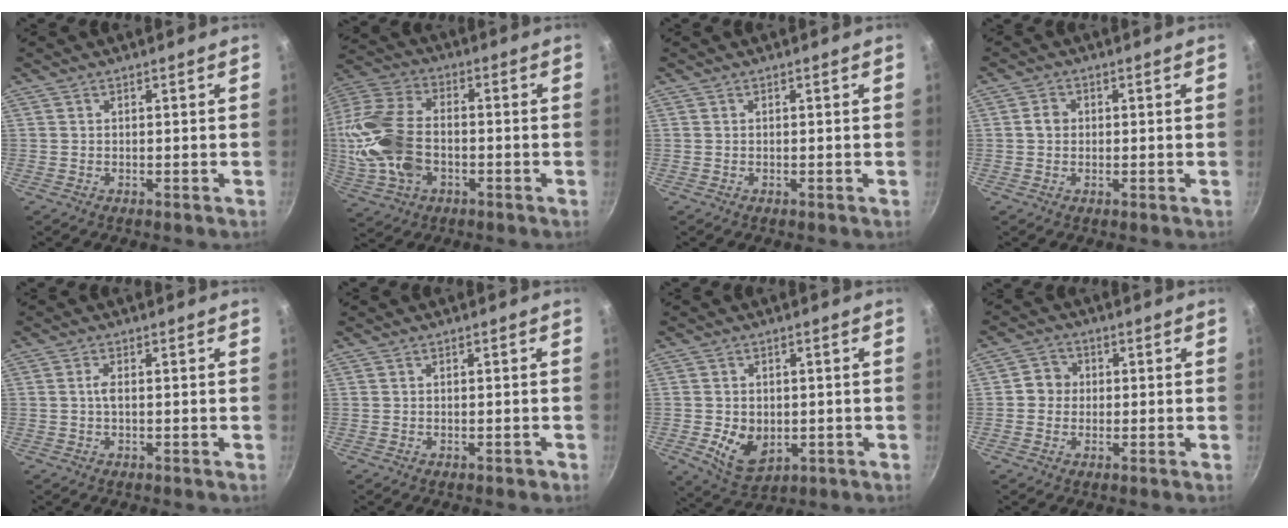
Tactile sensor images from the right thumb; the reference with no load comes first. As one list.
[{"total": 18.4, "force": [-2.4, 11.6, 14.1], "torque": [-0.320, 0.014, -0.042]}, {"total": 0.0}, {"total": 2.4, "force": [0.1, 2.1, 1.2], "torque": [-0.014, 0.006, -0.001]}, {"total": 1.7, "force": [0.1, 0.8, 1.6], "torque": [-0.033, 0.003, 0.002]}, {"total": 0.6, "force": [-0.4, 0.4, 0.3], "torque": [-0.001, 0.002, -0.005]}, {"total": 7.6, "force": [-1.3, 5.4, 5.2], "torque": [-0.073, -0.005, -0.007]}, {"total": 4.2, "force": [0.1, 3.9, 1.5], "torque": [-0.002, 0.010, -0.007]}]